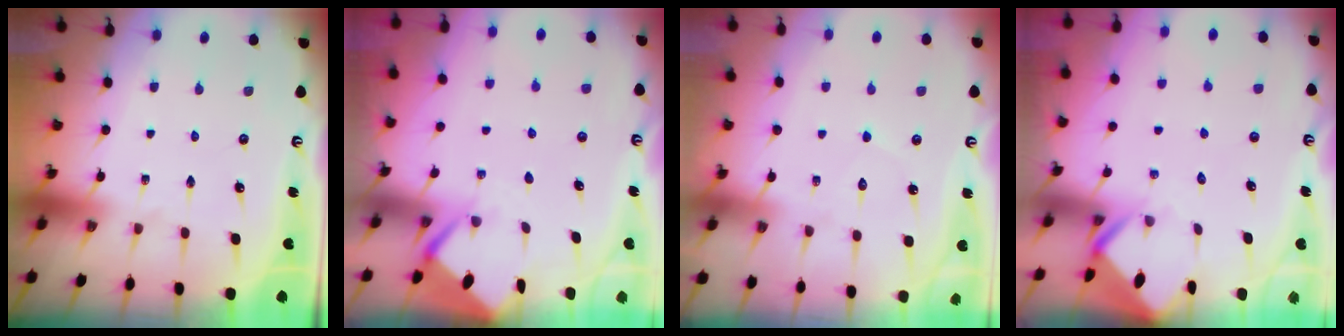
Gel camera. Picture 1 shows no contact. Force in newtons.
{"total": 2.5, "press": 2.5, "slide": 0.4}
{"total": 4.7, "press": 4.7, "slide": 0.5}
{"total": 2.6, "press": 2.6, "slide": 0.1}